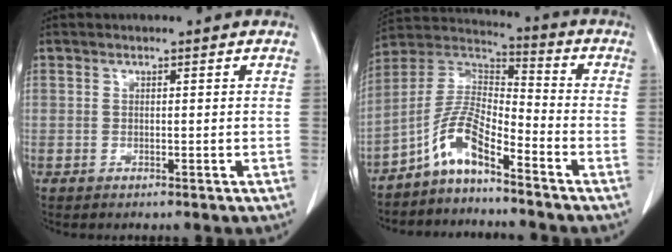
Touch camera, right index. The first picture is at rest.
{"total": 8.5, "force": [-5.7, 2.0, 6.0], "torque": [-0.131, 0.021, -0.116]}